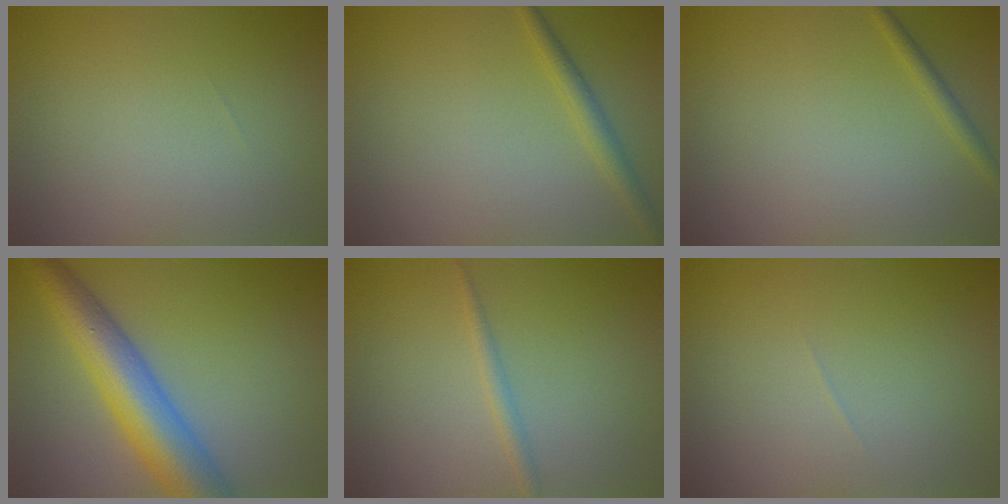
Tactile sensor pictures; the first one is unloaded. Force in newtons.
{"total": 1.9, "press": 1.9, "slide": 0.1}
{"total": 1.2, "press": 1.2, "slide": 0.1}
{"total": 8.2, "press": 8.2, "slide": 0.1}
{"total": 1.1, "press": 1.1, "slide": 0.0}
{"total": 0.0}